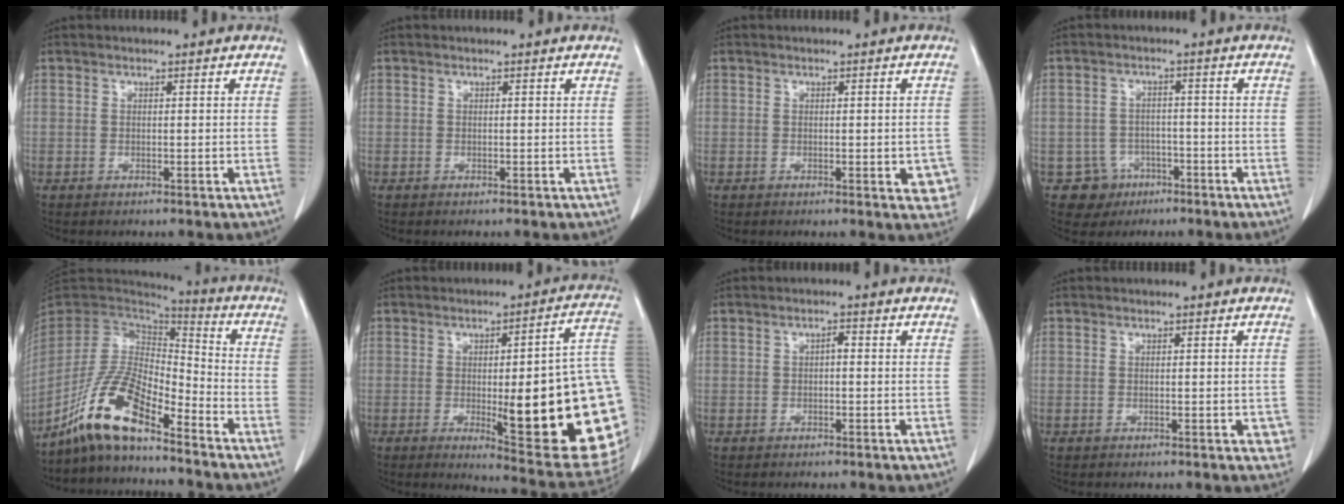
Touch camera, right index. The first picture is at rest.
{"total": 0.0}
{"total": 4.3, "force": [-1.2, 1.6, 3.8], "torque": [-0.022, 0.000, -0.012]}
{"total": 5.2, "force": [-2.4, 4.6, -0.1], "torque": [0.006, 0.014, -0.030]}
{"total": 12.7, "force": [-9.1, 3.0, 8.2], "torque": [-0.171, 0.010, -0.171]}
{"total": 24.7, "force": [-2.7, 3.1, 24.4], "torque": [-0.223, -0.007, -0.033]}
{"total": 1.1, "force": [-0.1, 0.4, 1.0], "torque": [-0.015, 0.004, -0.002]}
{"total": 2.3, "force": [-0.4, 1.2, 2.0], "torque": [-0.011, 0.004, 0.000]}